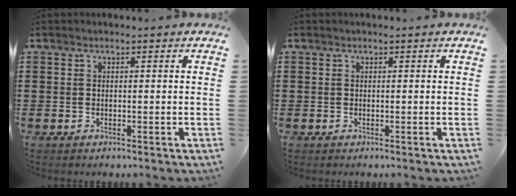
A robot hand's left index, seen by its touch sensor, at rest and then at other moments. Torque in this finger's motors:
{"motor_torque": [0.00, 0.00, 0.00, -0.01]}